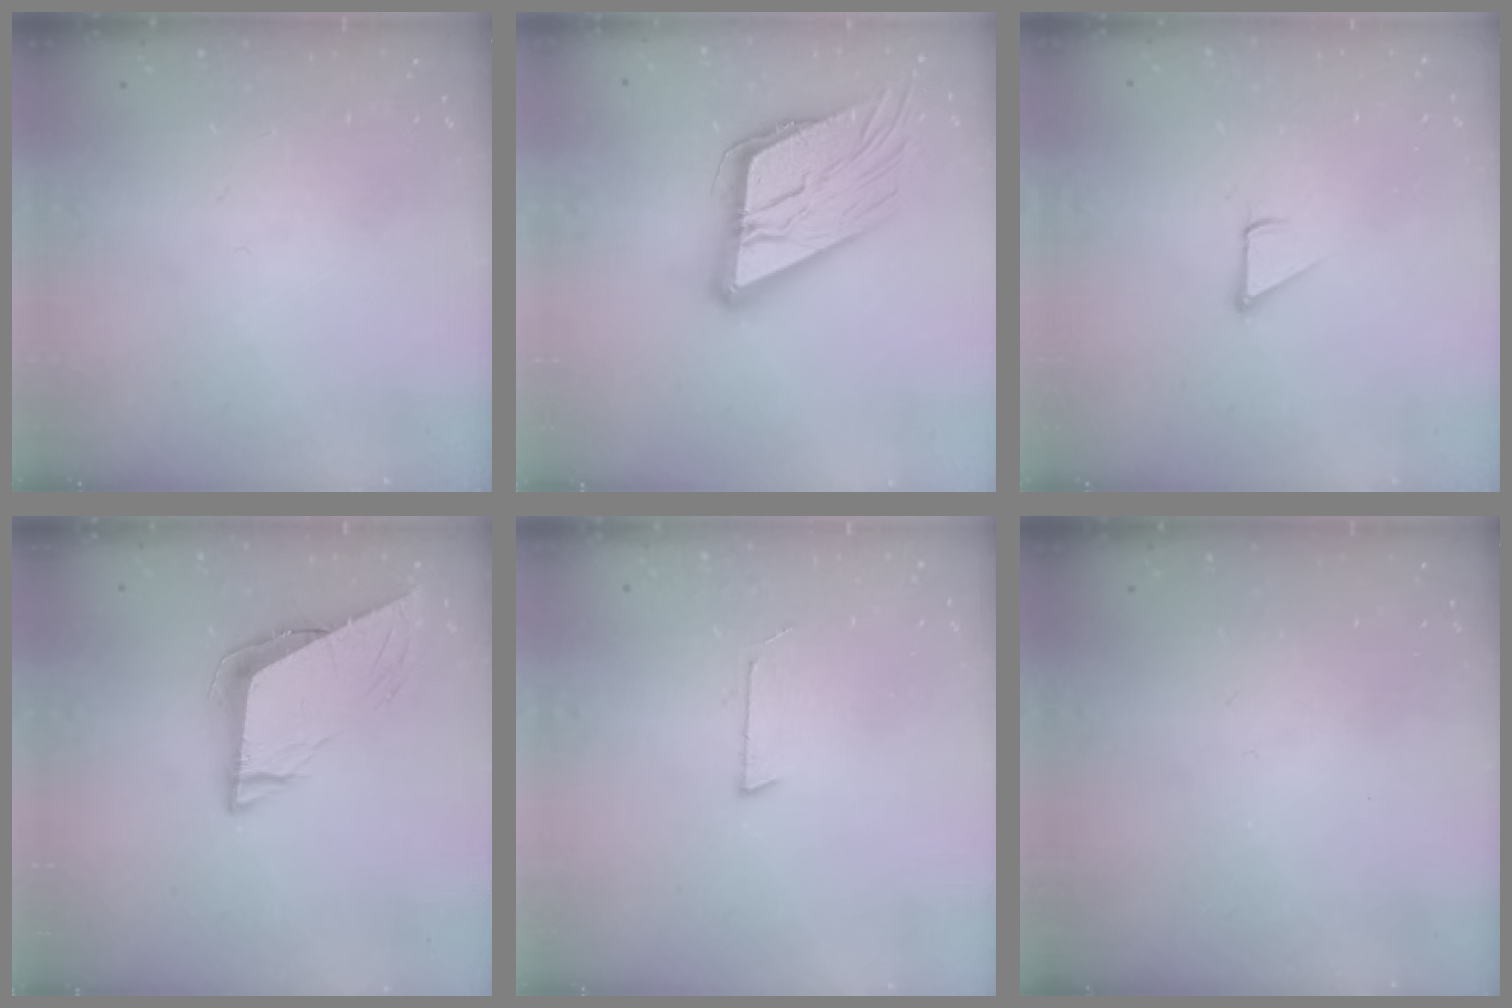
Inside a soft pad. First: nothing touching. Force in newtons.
{"total": 19.2, "press": 19.0, "slide": 2.8}
{"total": 1.9, "press": 1.9, "slide": 0.1}
{"total": 8.4, "press": 8.4, "slide": 0.8}
{"total": 2.7, "press": 2.7, "slide": 0.2}
{"total": 0.0}